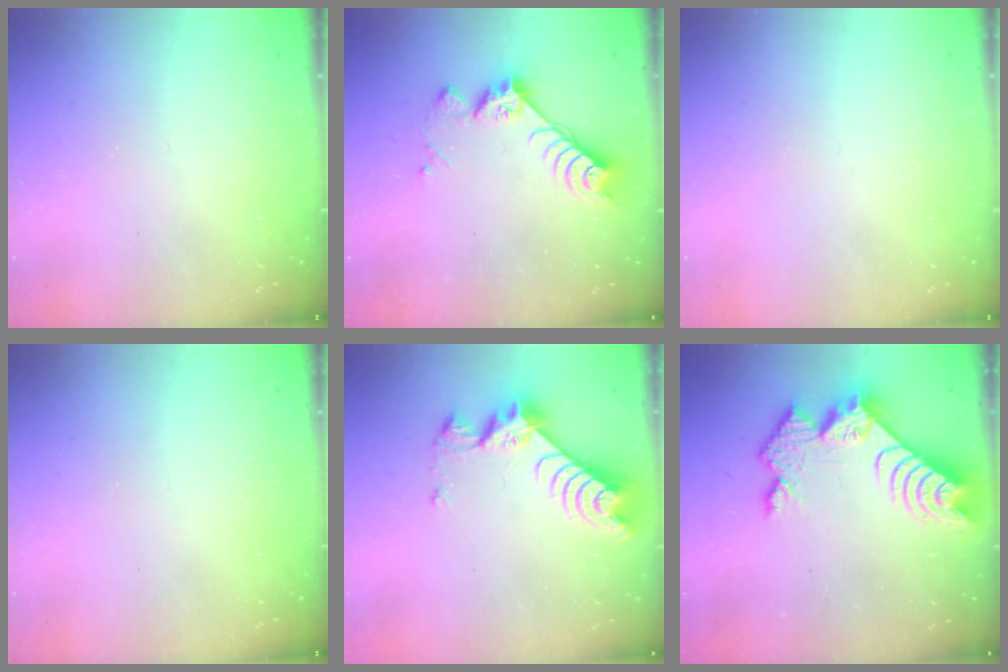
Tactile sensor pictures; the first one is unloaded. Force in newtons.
{"total": 8.3, "press": 8.2, "slide": 0.7}
{"total": 0.0}
{"total": 0.0}
{"total": 8.1, "press": 8.1, "slide": 0.8}
{"total": 11.2, "press": 11.1, "slide": 0.9}